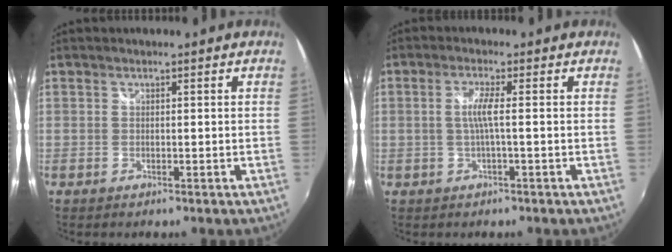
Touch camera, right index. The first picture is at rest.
{"total": 3.2, "force": [-0.3, -0.3, 3.2], "torque": [-0.066, -0.001, -0.005]}